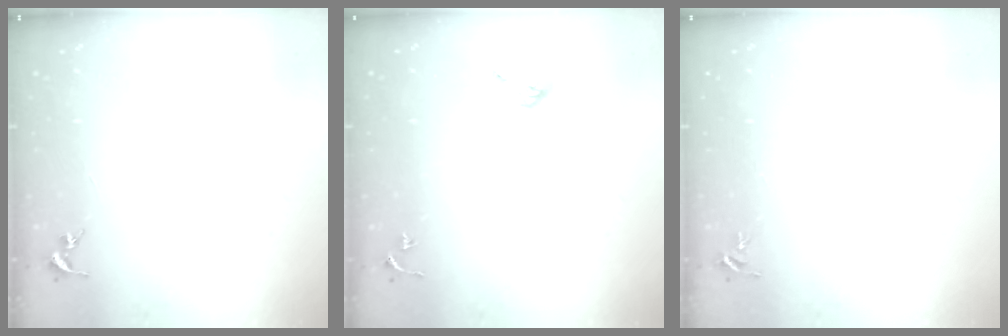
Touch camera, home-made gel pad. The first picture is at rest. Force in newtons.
{"total": 5.1, "press": 4.9, "slide": 1.4}
{"total": 4.4, "press": 4.4, "slide": 0.6}